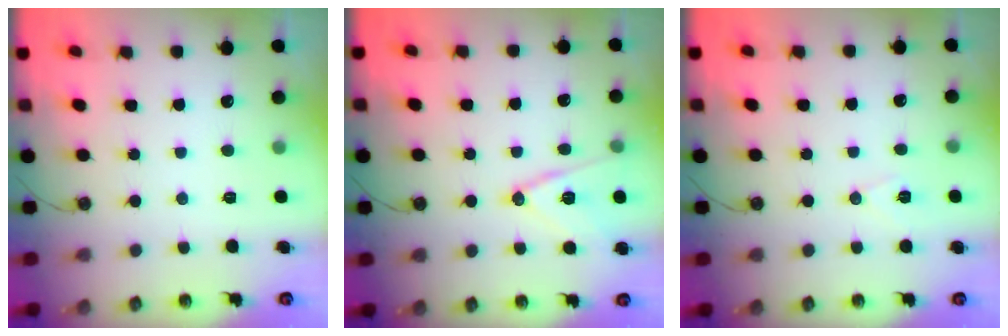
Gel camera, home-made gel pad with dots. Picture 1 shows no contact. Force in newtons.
{"total": 13.6, "press": 13.2, "slide": 3.3}
{"total": 7.0, "press": 5.4, "slide": 4.4}